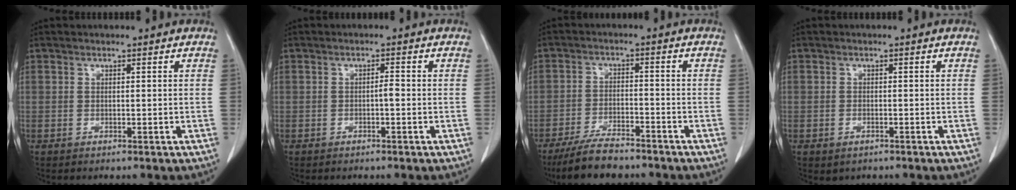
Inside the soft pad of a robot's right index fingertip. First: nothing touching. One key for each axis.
{"total": 1.2, "fx": -0.3, "fy": 0.1, "fz": 1.1, "tx": -0.017, "ty": 0.002, "tz": -0.006}
{"total": 8.3, "fx": -7.1, "fy": 2.1, "fz": 3.9, "tx": -0.071, "ty": -0.018, "tz": -0.124}
{"total": 1.3, "fx": -0.7, "fy": 0.9, "fz": 0.5, "tx": -0.011, "ty": 0.001, "tz": -0.004}